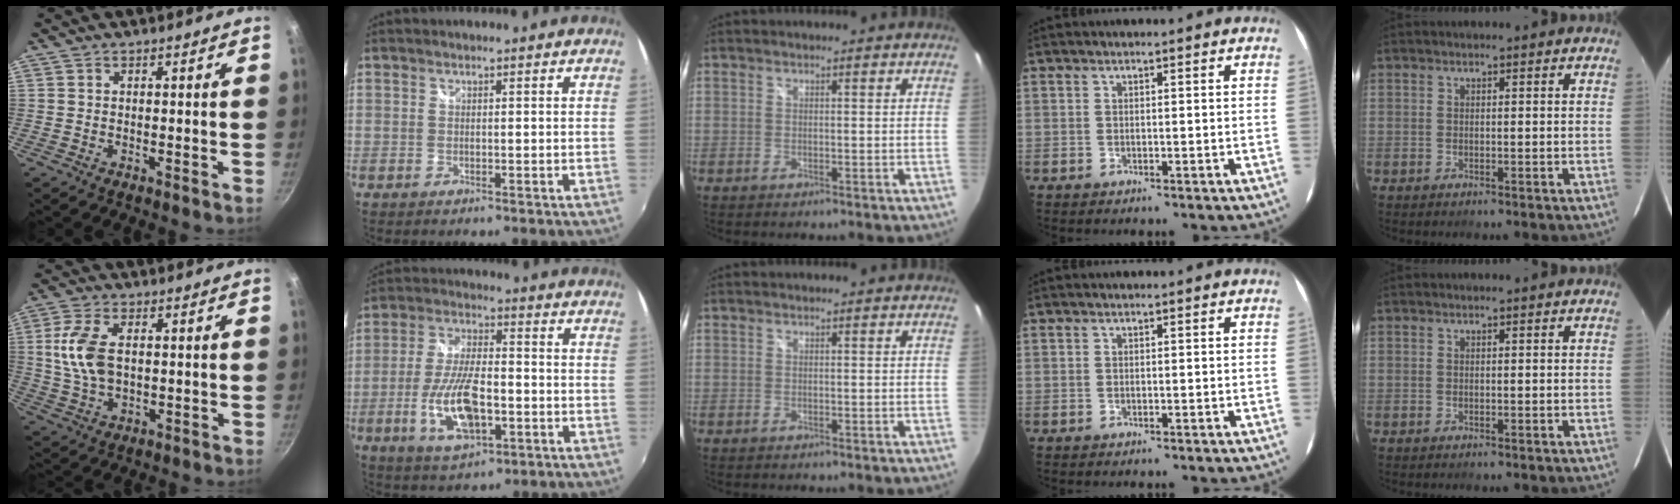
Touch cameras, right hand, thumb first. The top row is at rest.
{"thumb": {"total": 9.6, "force": [1.3, 5.6, 7.7], "torque": [-0.154, 0.000, 0.024]}, "index": {"total": 13.6, "force": [-4.0, 5.5, 11.7], "torque": [-0.239, -0.008, -0.071]}}